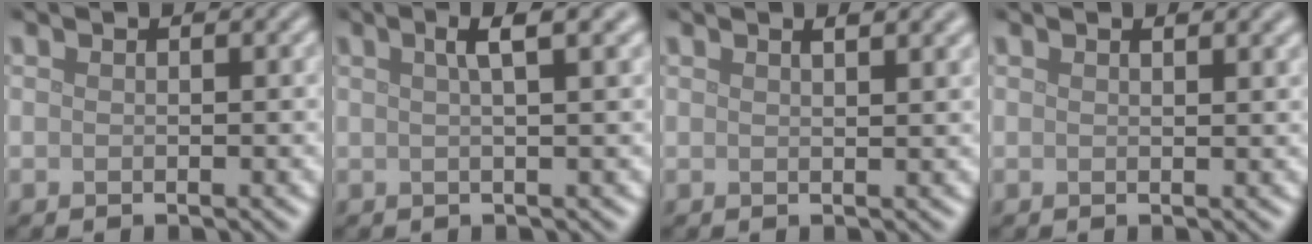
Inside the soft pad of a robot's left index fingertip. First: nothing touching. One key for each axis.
{"total": 3.4, "fx": 1.4, "fy": 0.7, "fz": 3.0, "tx": -0.033, "ty": 0.012, "tz": 0.019}
{"total": 2.2, "fx": 1.3, "fy": 0.7, "fz": 1.5, "tx": -0.011, "ty": 0.004, "tz": 0.014}
{"total": 1.3, "fx": 0.9, "fy": 0.4, "fz": 0.9, "tx": -0.009, "ty": 0.002, "tz": 0.014}